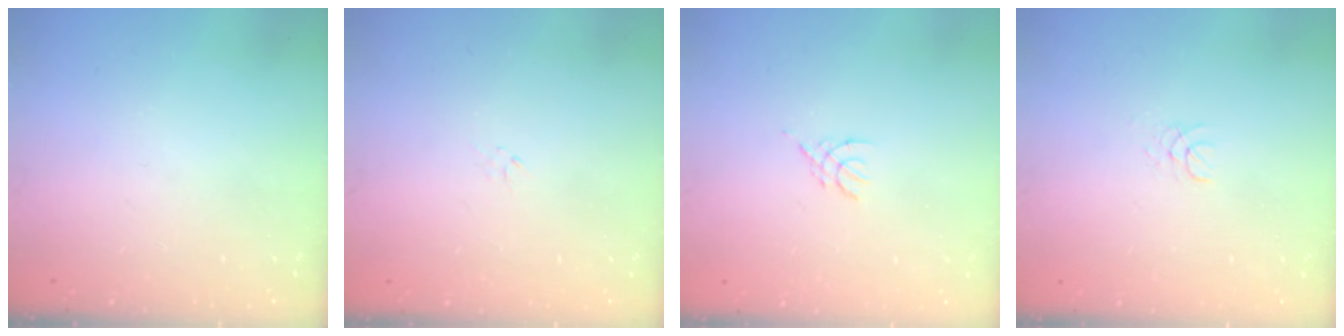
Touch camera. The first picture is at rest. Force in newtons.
{"total": 0.0}
{"total": 1.8, "press": 1.7, "slide": 0.4}
{"total": 1.3, "press": 1.3, "slide": 0.1}